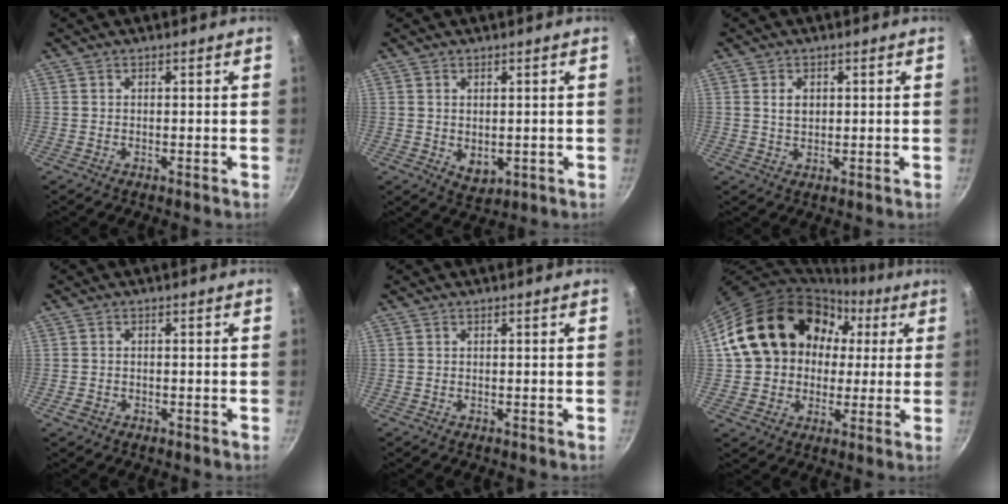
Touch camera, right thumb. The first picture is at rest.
{"total": 3.8, "force": [0.2, 2.7, 2.7], "torque": [-0.039, -0.014, 0.010]}
{"total": 2.9, "force": [0.7, 2.1, 1.9], "torque": [-0.024, -0.001, 0.013]}
{"total": 1.5, "force": [-0.8, 1.1, 0.6], "torque": [-0.014, 0.005, -0.013]}
{"total": 0.0}
{"total": 21.1, "force": [4.0, 17.3, 11.4], "torque": [-0.164, 0.051, 0.073]}